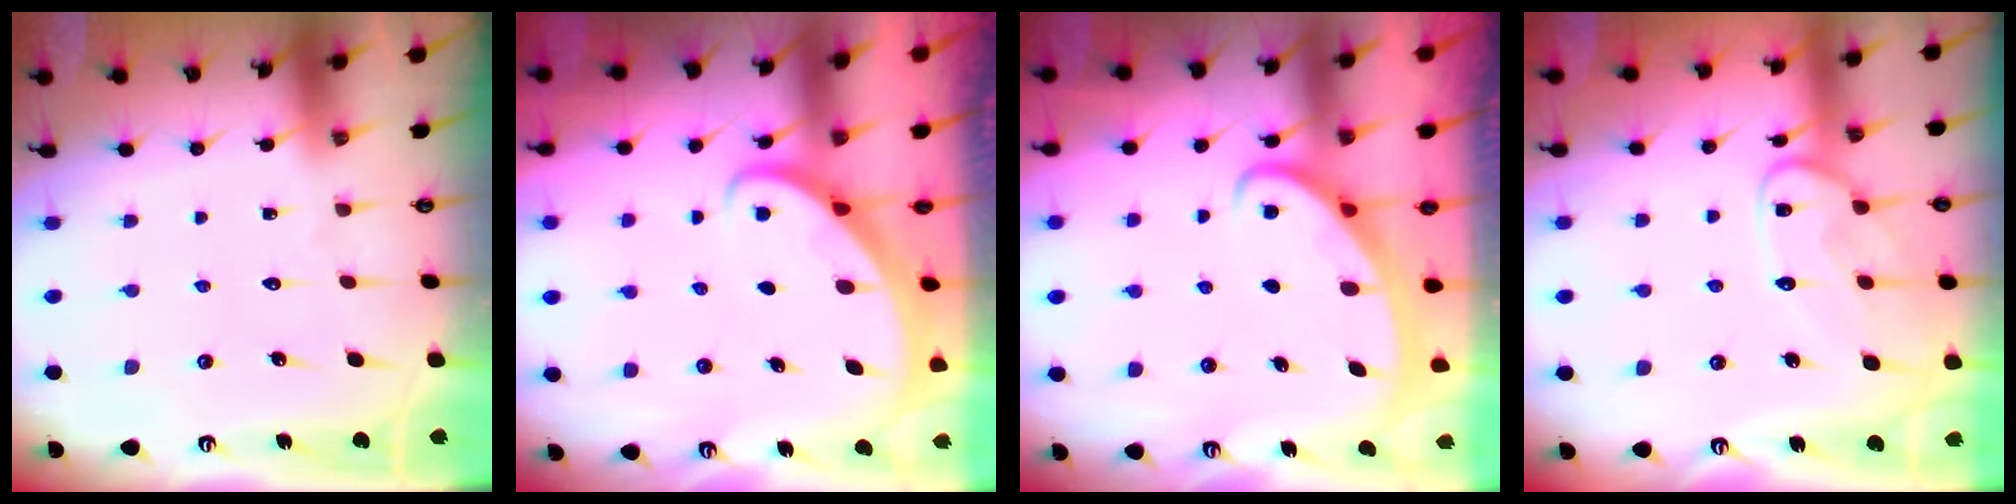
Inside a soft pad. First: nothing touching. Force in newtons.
{"total": 2.5, "press": 2.5, "slide": 0.3}
{"total": 3.0, "press": 3.0, "slide": 0.4}
{"total": 11.7, "press": 11.6, "slide": 0.7}